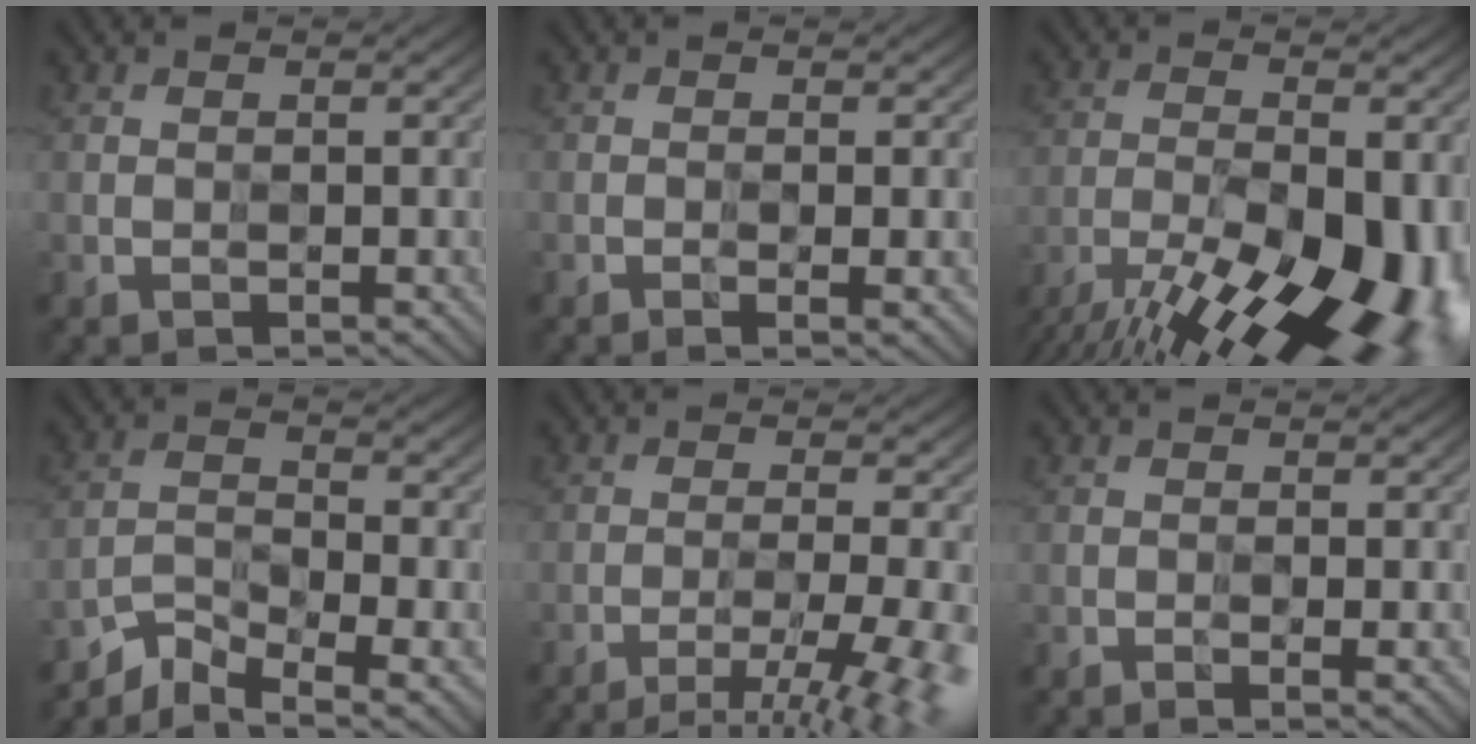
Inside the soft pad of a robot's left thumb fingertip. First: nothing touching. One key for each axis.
{"total": 1.9, "fx": -0.5, "fy": 0.3, "fz": 1.8, "tx": -0.033, "ty": -0.004, "tz": -0.009}
{"total": 19.2, "fx": -12.1, "fy": 7.3, "fz": 13.0, "tx": -0.190, "ty": -0.030, "tz": -0.176}
{"total": 5.6, "fx": -4.4, "fy": 1.5, "fz": 3.2, "tx": -0.063, "ty": -0.008, "tz": -0.091}
{"total": 8.9, "fx": -5.2, "fy": 1.5, "fz": 7.1, "tx": -0.108, "ty": 0.002, "tz": -0.074}
{"total": 1.6, "fx": -0.4, "fy": 0.2, "fz": 1.5, "tx": -0.027, "ty": -0.003, "tz": -0.007}